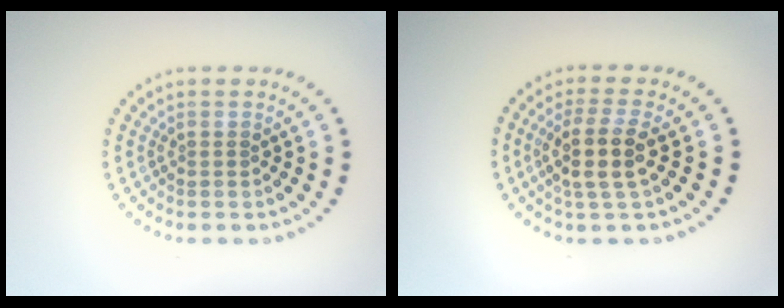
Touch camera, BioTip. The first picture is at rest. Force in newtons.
{"total": 3.5, "press": 3.0, "slide": 1.7}